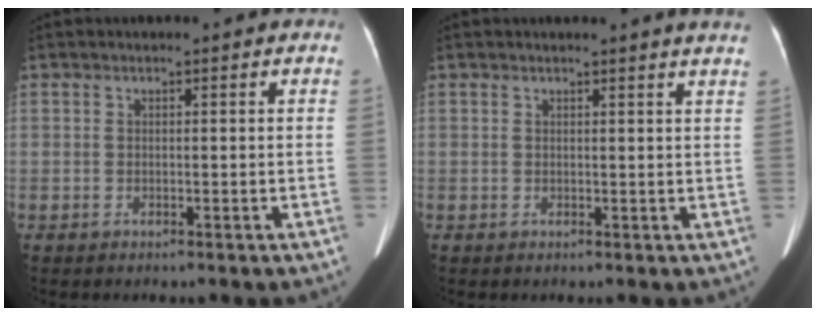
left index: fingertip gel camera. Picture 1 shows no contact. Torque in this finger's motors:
{"motor_torque": [-0.12, -0.12, -0.09, -0.03]}